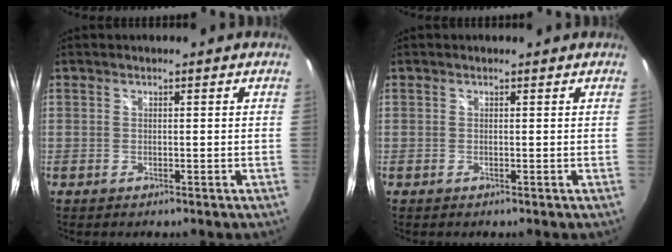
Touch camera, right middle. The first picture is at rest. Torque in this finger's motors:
{"motor_torque": [1.22, -0.92, 0.00, -0.01]}